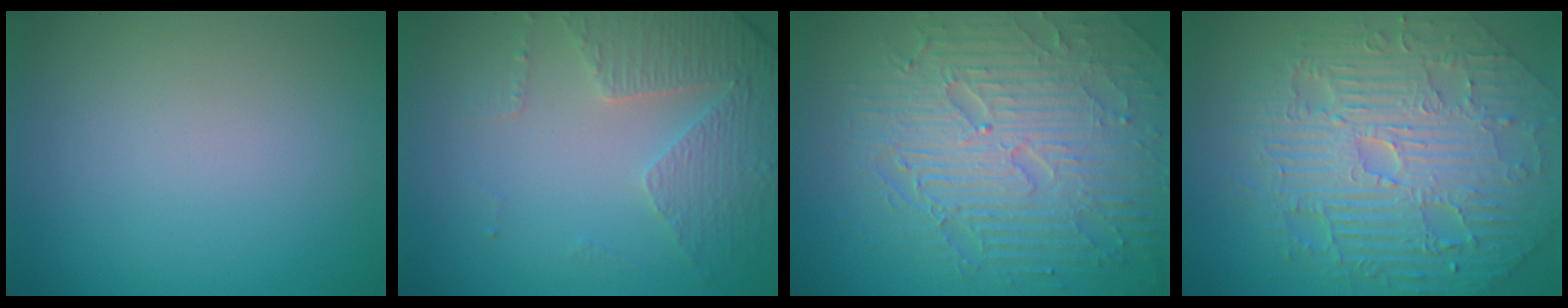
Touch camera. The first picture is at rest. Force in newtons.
{"total": 4.6, "press": 3.4, "slide": 3.2}
{"total": 9.0, "press": 6.4, "slide": 6.3}
{"total": 11.1, "press": 7.2, "slide": 8.5}